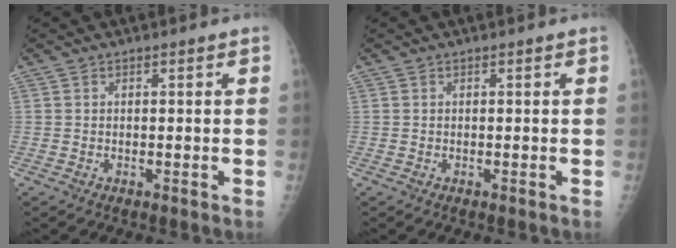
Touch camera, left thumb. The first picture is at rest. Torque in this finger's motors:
{"motor_torque": [0.00, 0.00, -0.01, -0.01, 0.00]}